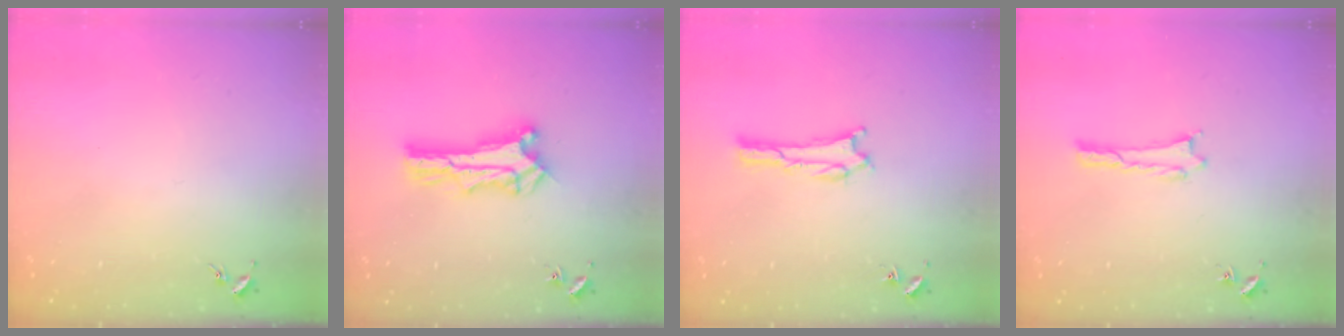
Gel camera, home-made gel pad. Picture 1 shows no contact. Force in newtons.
{"total": 2.7, "press": 2.7, "slide": 0.3}
{"total": 1.3, "press": 1.3, "slide": 0.4}
{"total": 0.0}